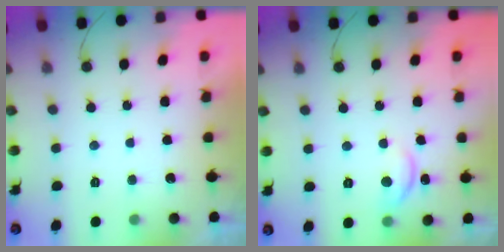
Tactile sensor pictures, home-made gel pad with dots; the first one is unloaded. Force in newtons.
{"total": 9.0, "press": 9.0, "slide": 0.7}